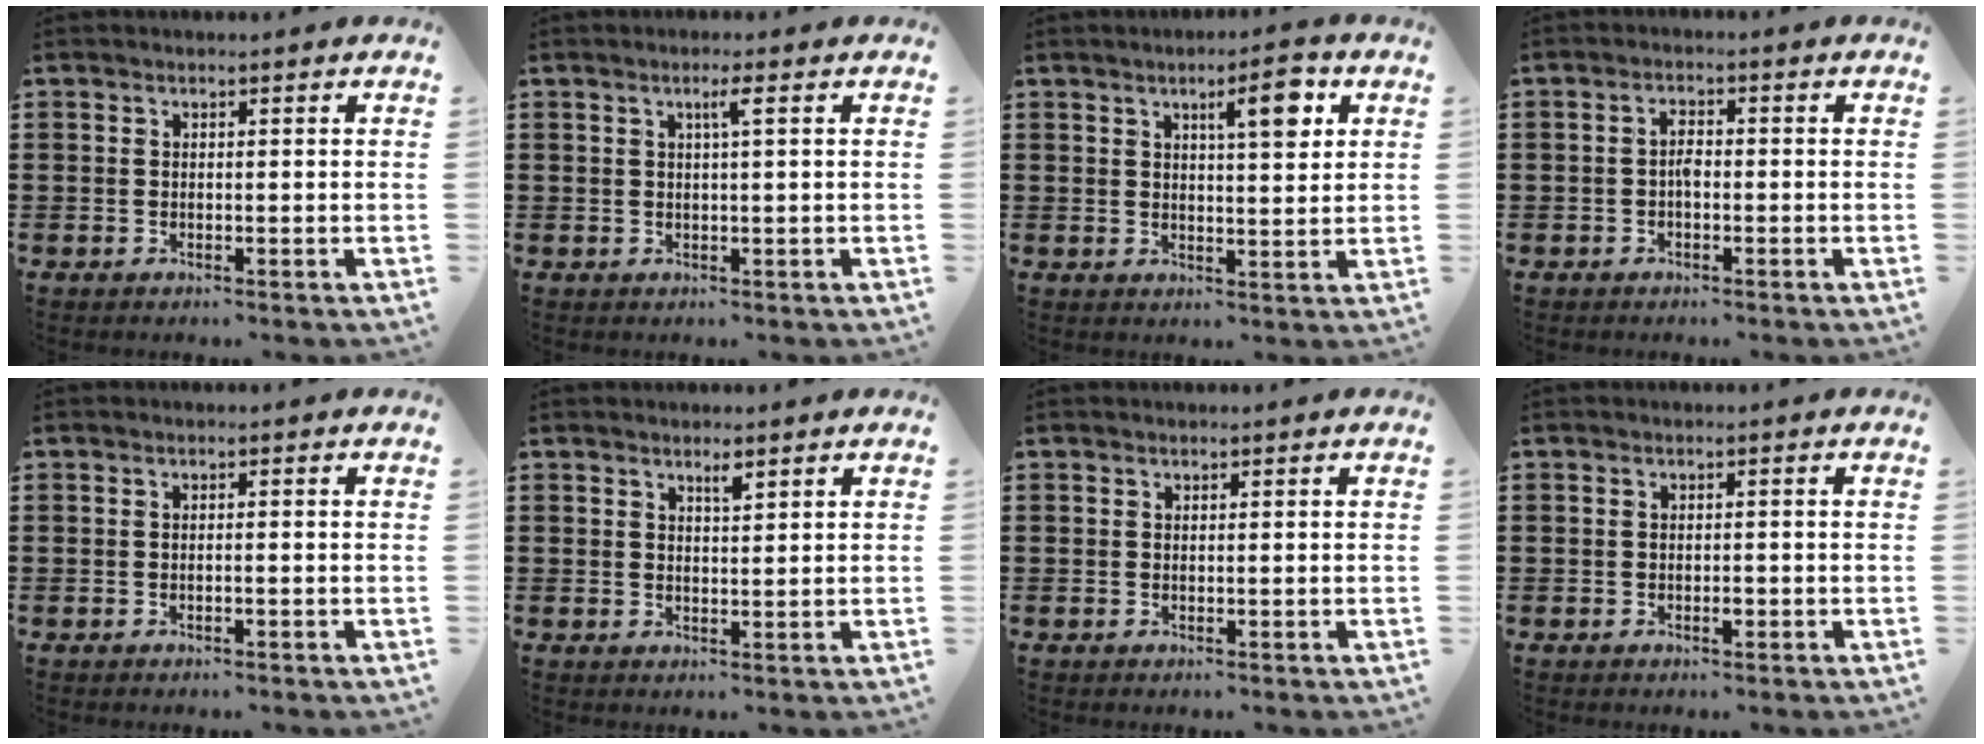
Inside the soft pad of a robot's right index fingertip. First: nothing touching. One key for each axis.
{"total": 2.0, "fx": 0.6, "fy": -0.1, "fz": 1.9, "tx": -0.038, "ty": 0.000, "tz": 0.008}
{"total": 6.2, "fx": 2.8, "fy": 1.7, "fz": 5.2, "tx": -0.079, "ty": -0.001, "tz": 0.038}
{"total": 2.0, "fx": -0.4, "fy": 0.9, "fz": 1.7, "tx": -0.034, "ty": 0.003, "tz": -0.009}
{"total": 0.5, "fx": -0.2, "fy": -0.1, "fz": 0.5, "tx": -0.008, "ty": -0.002, "tz": -0.004}
{"total": 1.8, "fx": 1.3, "fy": 0.4, "fz": 1.2, "tx": -0.017, "ty": -0.001, "tz": 0.020}
{"total": 0.0}
{"total": 1.2, "fx": -0.4, "fy": 0.4, "fz": 1.1, "tx": -0.021, "ty": -0.004, "tz": -0.006}